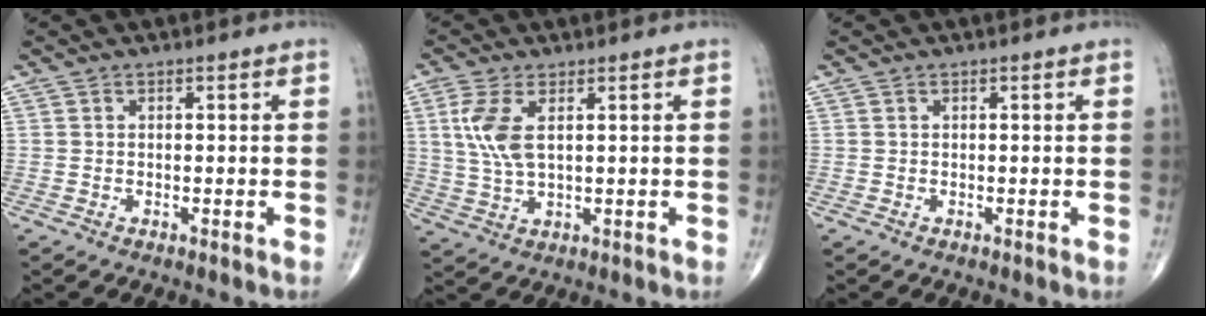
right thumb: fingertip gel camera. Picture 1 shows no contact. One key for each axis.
{"total": 7.1, "fx": 2.0, "fy": 3.0, "fz": 6.1, "tx": -0.144, "ty": -0.003, "tz": 0.045}
{"total": 0.0}